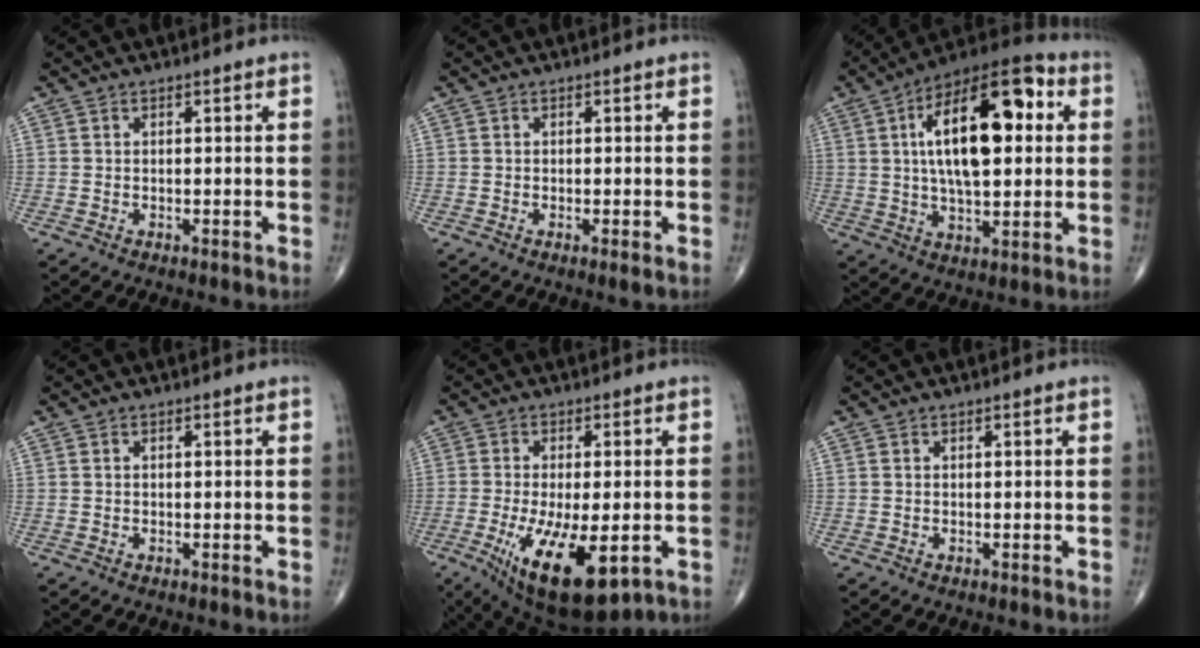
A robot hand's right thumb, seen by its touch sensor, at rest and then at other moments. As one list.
[{"total": 1.0, "force": [-0.4, -0.1, 0.8], "torque": [-0.023, -0.005, -0.009]}, {"total": 22.0, "force": [4.5, 9.7, 19.2], "torque": [-0.296, 0.014, 0.063]}, {"total": 0.0}, {"total": 15.9, "force": [-5.6, 6.1, 13.6], "torque": [-0.240, -0.021, -0.071]}, {"total": 0.0}]